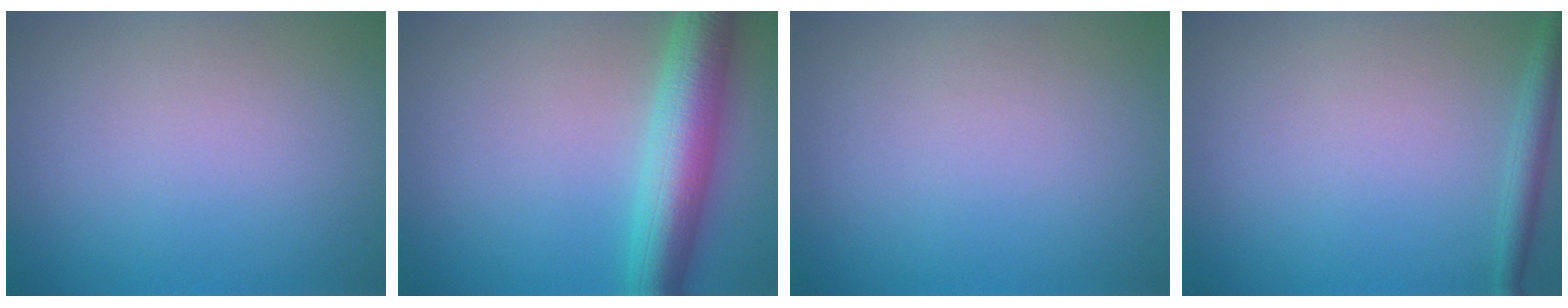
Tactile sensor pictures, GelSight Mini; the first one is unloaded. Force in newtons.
{"total": 7.0, "press": 7.0, "slide": 0.1}
{"total": 0.0}
{"total": 1.8, "press": 1.8, "slide": 0.1}